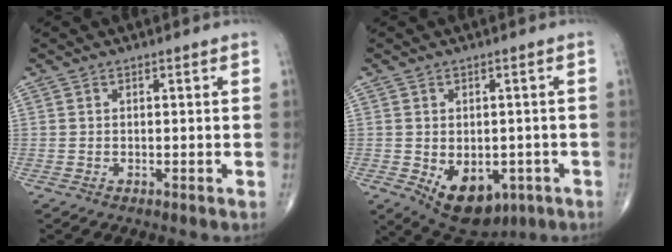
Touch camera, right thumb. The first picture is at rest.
{"total": 11.4, "force": [-4.1, 7.4, 7.7], "torque": [-0.085, 0.000, -0.040]}